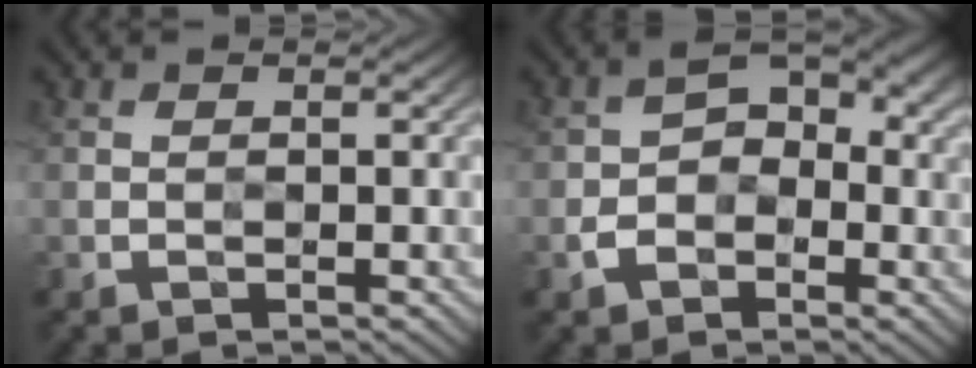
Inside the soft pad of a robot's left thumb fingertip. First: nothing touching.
{"total": 4.1, "force": [-1.5, 3.0, 2.3], "torque": [-0.031, -0.001, -0.037]}